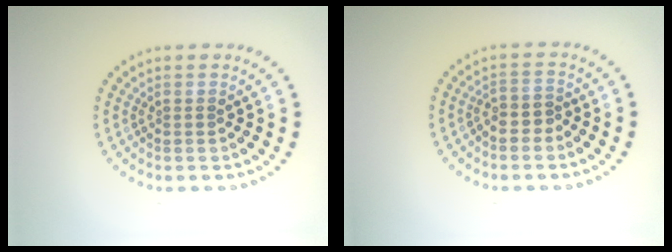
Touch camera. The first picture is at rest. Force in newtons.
{"total": 1.4, "press": 1.2, "slide": 0.7}